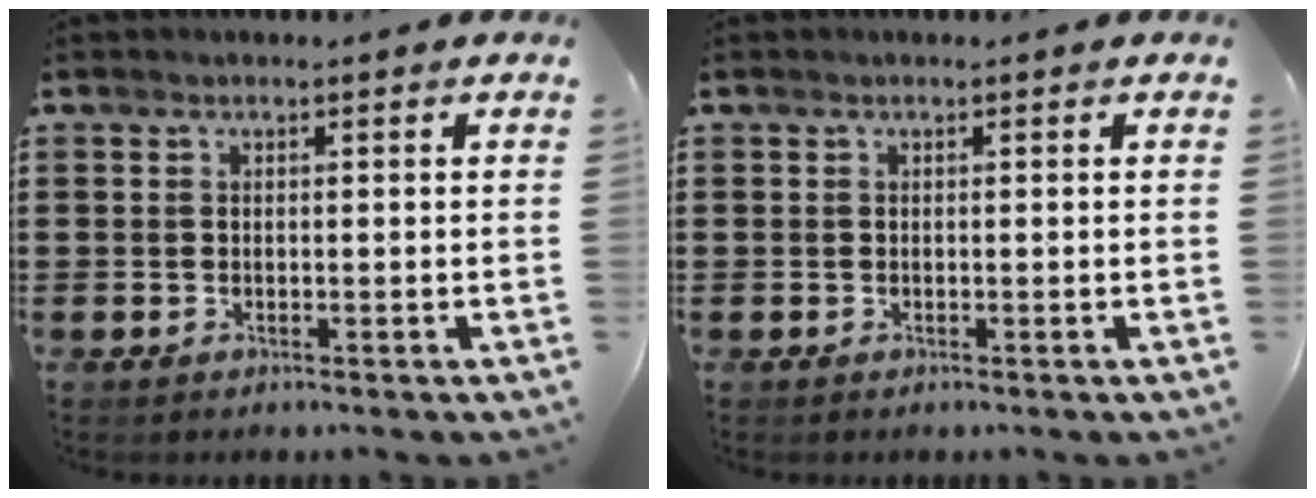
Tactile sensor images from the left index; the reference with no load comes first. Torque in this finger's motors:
{"motor_torque": [0.00, 0.00, 0.00, 0.00]}